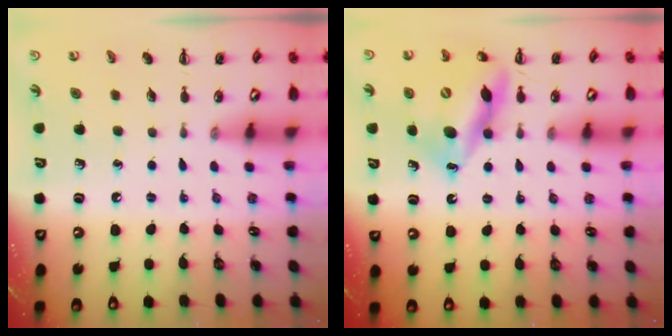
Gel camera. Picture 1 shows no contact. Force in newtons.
{"total": 14.1, "press": 13.5, "slide": 3.9}